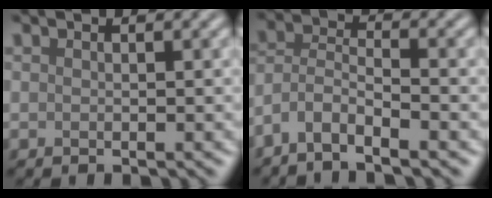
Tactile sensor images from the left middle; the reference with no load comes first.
{"total": 3.9, "force": [-2.9, 0.9, 2.4], "torque": [-0.047, 0.001, -0.066]}